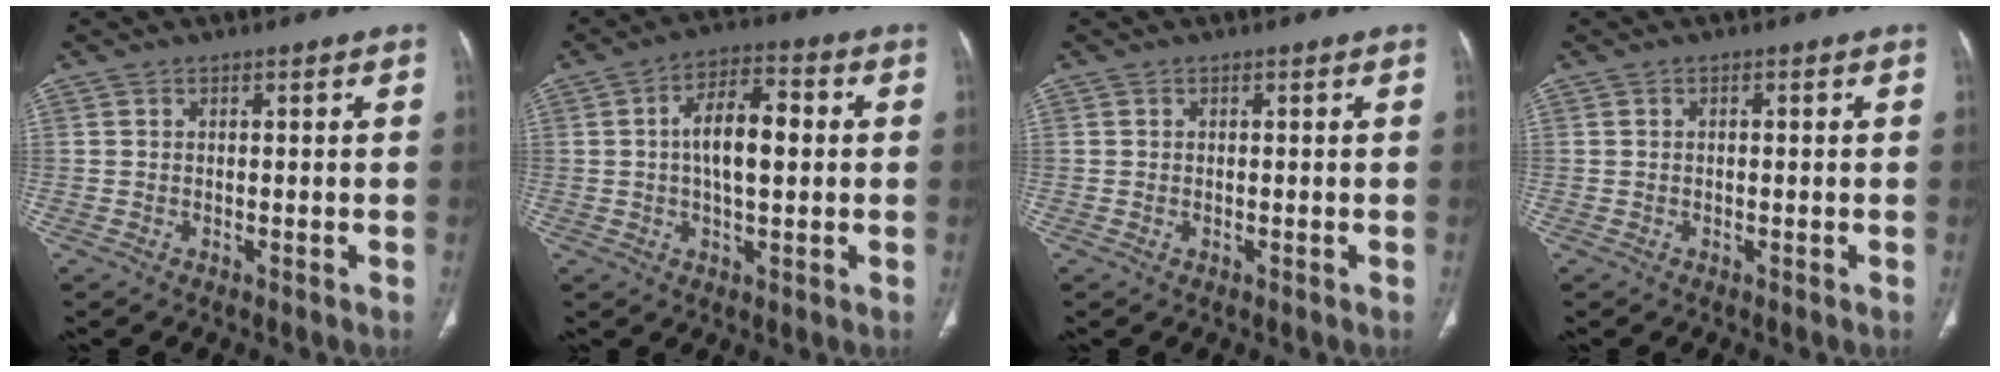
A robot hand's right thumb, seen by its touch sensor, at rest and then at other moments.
{"total": 10.2, "force": [0.8, 4.6, 9.0], "torque": [-0.144, 0.017, 0.009]}
{"total": 0.0}
{"total": 0.6, "force": [0.0, 0.2, 0.6], "torque": [-0.013, 0.004, 0.002]}